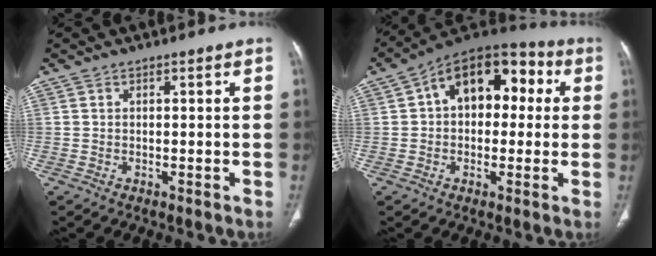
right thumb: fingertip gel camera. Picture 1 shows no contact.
{"total": 15.7, "force": [3.0, 10.1, 11.7], "torque": [-0.119, 0.041, 0.033]}